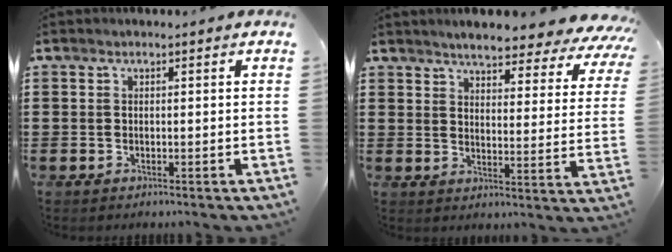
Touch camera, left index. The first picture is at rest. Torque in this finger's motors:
{"motor_torque": [2.14, 0.00, 1.05, 0.13]}